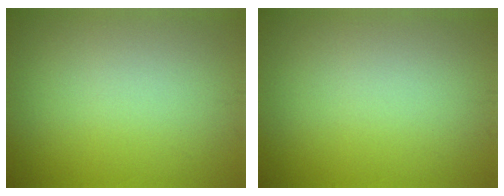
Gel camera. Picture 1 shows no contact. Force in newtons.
{"total": 0.0}